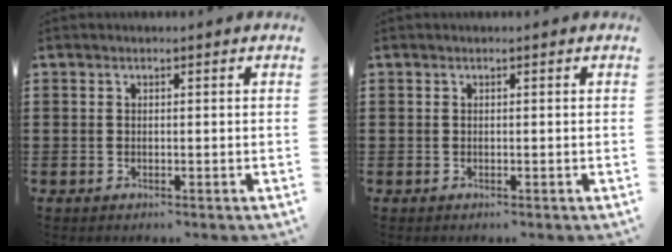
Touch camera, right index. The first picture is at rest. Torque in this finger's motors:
{"motor_torque": [-0.43, 1.71, 0.00, 0.00]}